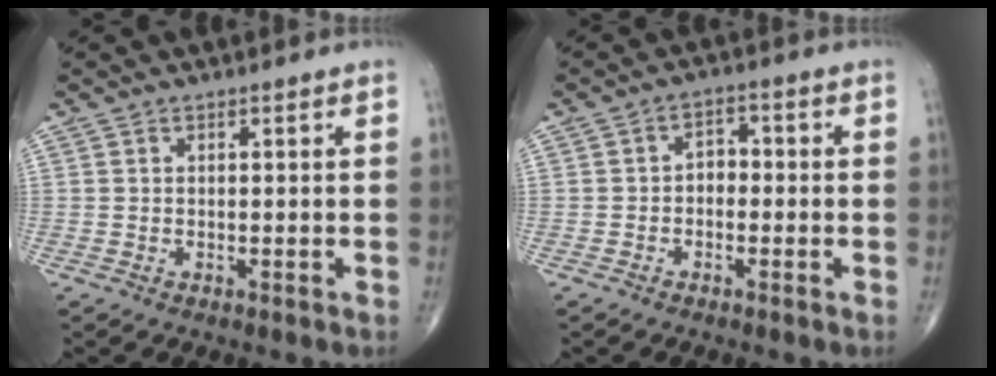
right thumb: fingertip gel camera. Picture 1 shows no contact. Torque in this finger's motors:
{"motor_torque": [-0.19, 0.13, 0.07, 0.17, 0.00]}